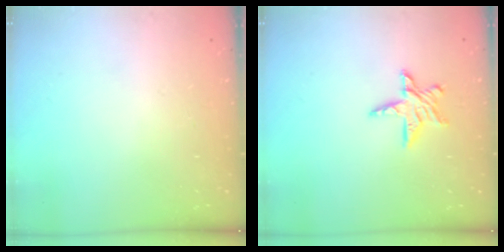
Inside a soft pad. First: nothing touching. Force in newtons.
{"total": 8.3, "press": 8.2, "slide": 0.8}